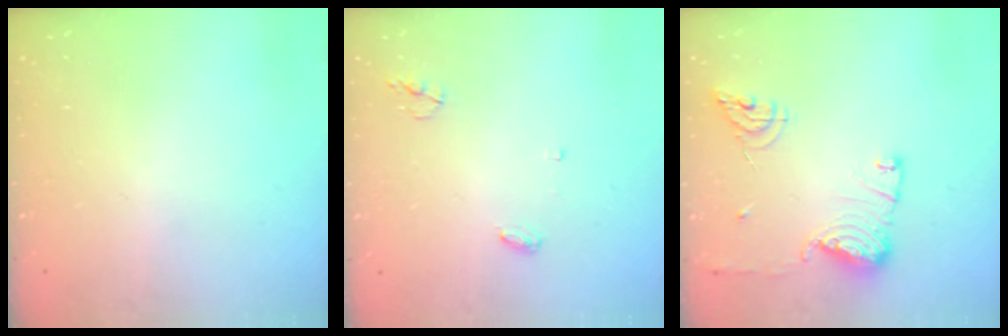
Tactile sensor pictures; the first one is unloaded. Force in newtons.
{"total": 4.0, "press": 3.9, "slide": 0.3}
{"total": 12.0, "press": 11.9, "slide": 1.6}